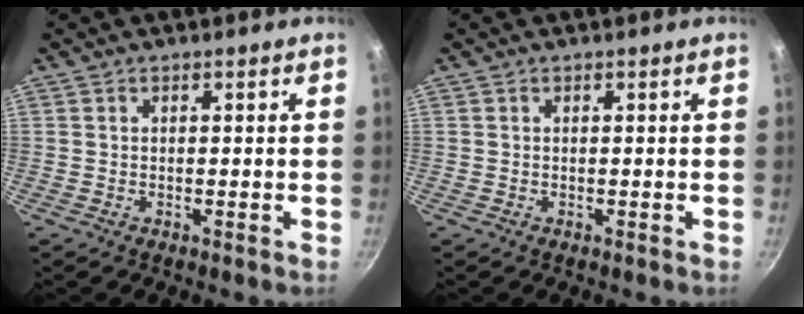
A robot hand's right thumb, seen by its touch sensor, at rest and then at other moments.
{"total": 0.0}